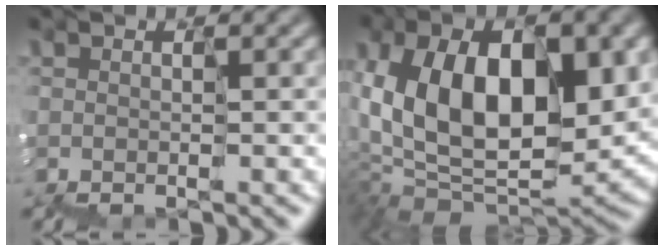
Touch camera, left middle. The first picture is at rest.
{"total": 8.7, "force": [1.6, 5.4, 6.7], "torque": [-0.123, -0.008, 0.042]}